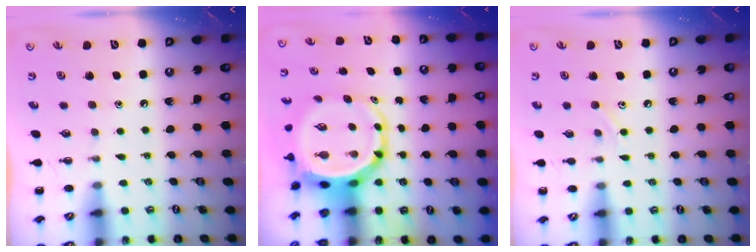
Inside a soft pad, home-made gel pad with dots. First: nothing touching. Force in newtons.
{"total": 7.6, "press": 7.2, "slide": 2.3}
{"total": 5.2, "press": 5.0, "slide": 1.5}